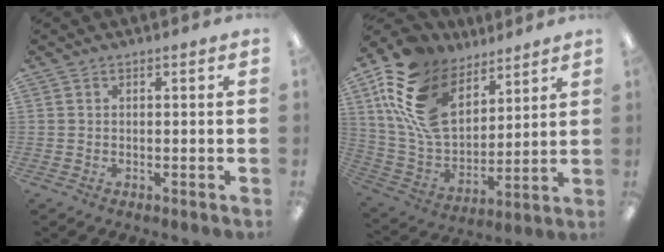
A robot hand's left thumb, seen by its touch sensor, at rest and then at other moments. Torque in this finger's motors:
{"motor_torque": [0.42, 0.98, 1.39, -1.38, 0.25]}